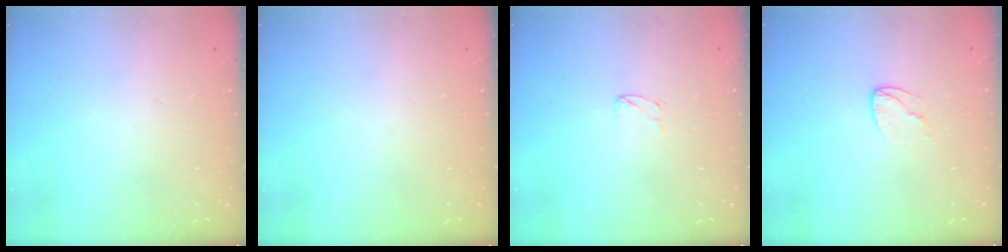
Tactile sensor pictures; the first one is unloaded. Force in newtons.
{"total": 0.0}
{"total": 4.2, "press": 4.2, "slide": 0.4}
{"total": 6.7, "press": 6.7, "slide": 0.6}